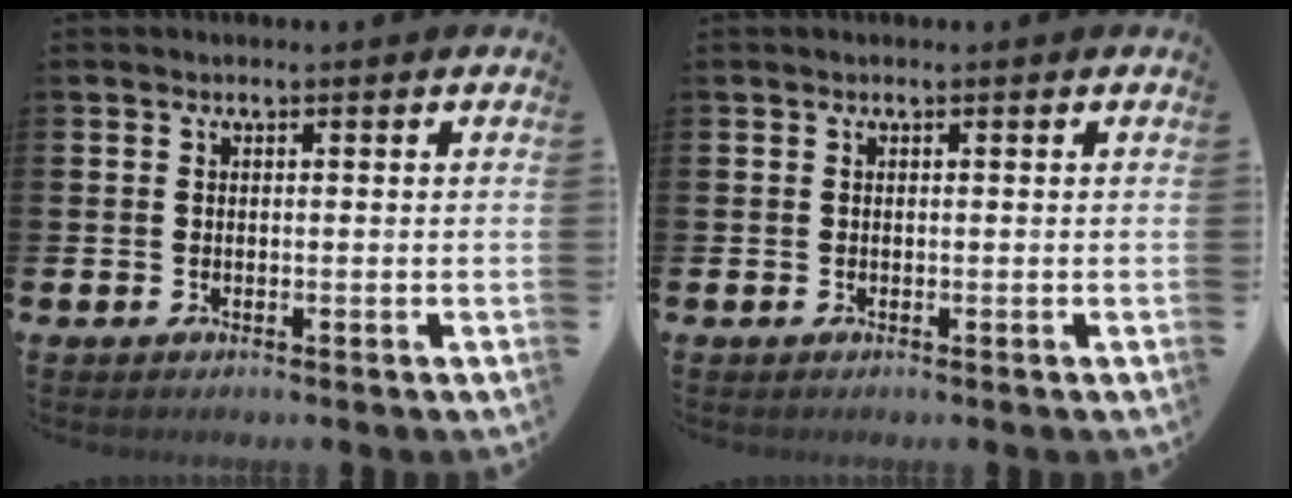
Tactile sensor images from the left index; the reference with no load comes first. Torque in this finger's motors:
{"motor_torque": [-0.08, 0.08, 0.00, 0.00]}